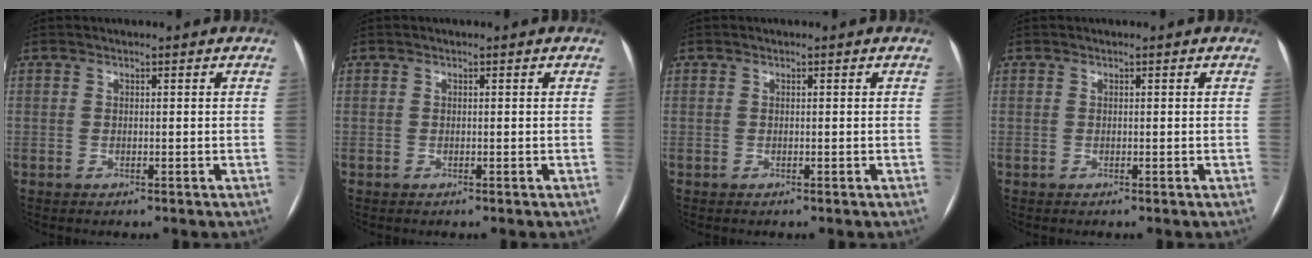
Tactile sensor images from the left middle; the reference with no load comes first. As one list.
[{"total": 0.0}, {"total": 0.0}, {"total": 0.0}]